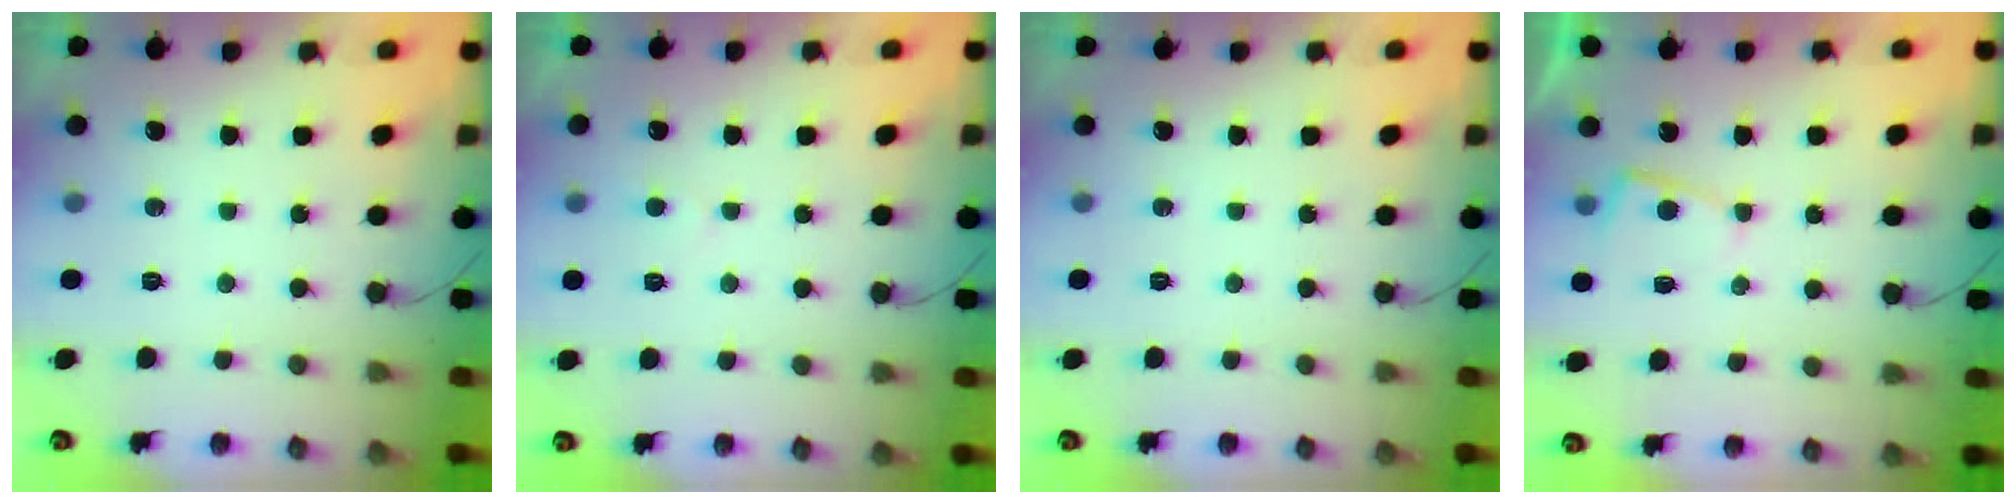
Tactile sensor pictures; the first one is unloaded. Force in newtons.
{"total": 2.6, "press": 2.6, "slide": 0.4}
{"total": 0.0}
{"total": 3.6, "press": 3.6, "slide": 0.4}